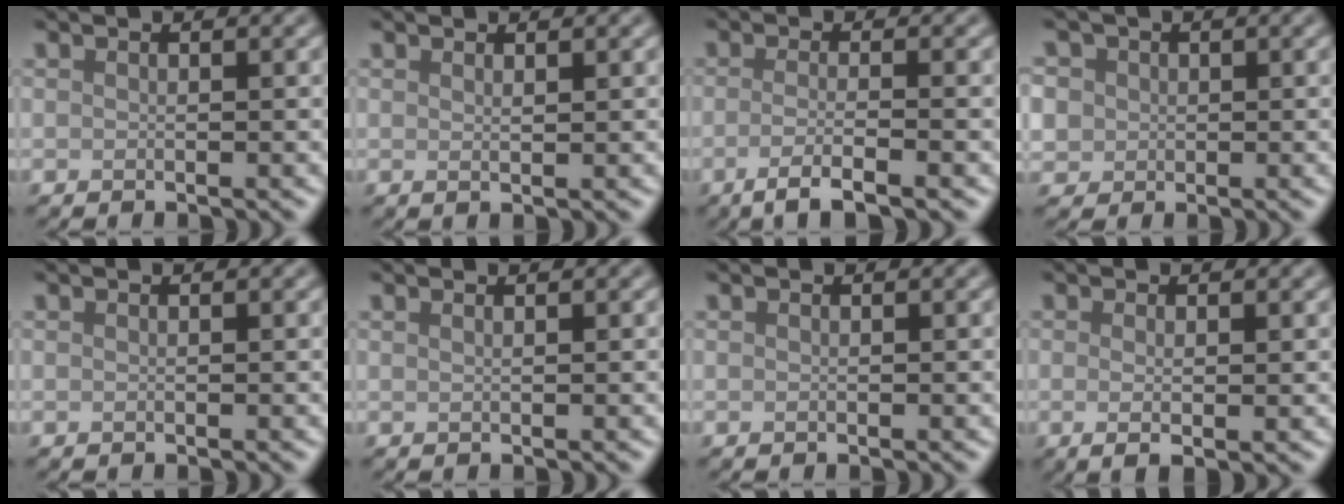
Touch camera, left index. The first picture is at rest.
{"total": 0.7, "force": [0.5, 0.1, 0.4], "torque": [-0.004, 0.000, 0.009]}
{"total": 3.6, "force": [-1.6, 0.8, 3.1], "torque": [-0.049, -0.005, -0.041]}
{"total": 4.9, "force": [1.6, 4.2, 1.8], "torque": [-0.045, 0.023, 0.011]}
{"total": 0.0}
{"total": 0.7, "force": [0.5, 0.3, 0.4], "torque": [-0.003, -0.002, 0.001]}
{"total": 0.0}
{"total": 1.9, "force": [0.0, 0.3, 1.8], "torque": [-0.031, -0.005, 0.000]}